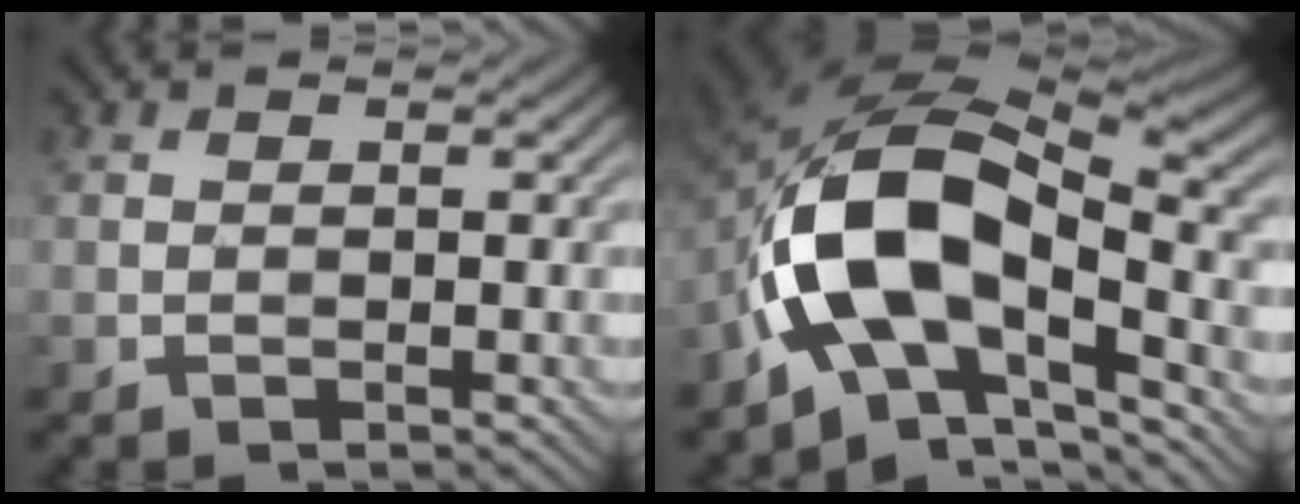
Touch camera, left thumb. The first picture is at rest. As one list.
[{"total": 15.2, "force": [-4.0, 8.5, 11.9], "torque": [-0.215, 0.001, -0.085]}]